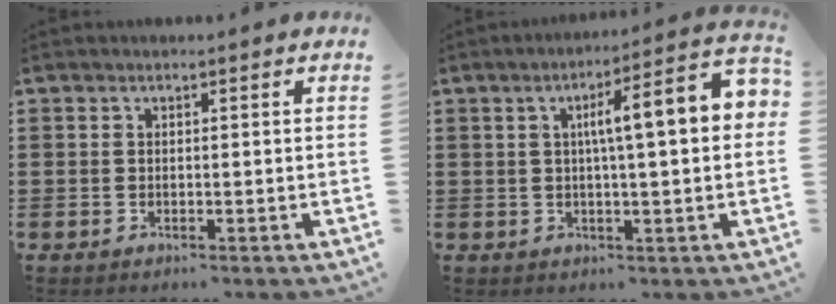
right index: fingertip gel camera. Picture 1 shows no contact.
{"total": 8.3, "force": [1.3, 1.1, 8.1], "torque": [-0.138, -0.004, 0.010]}